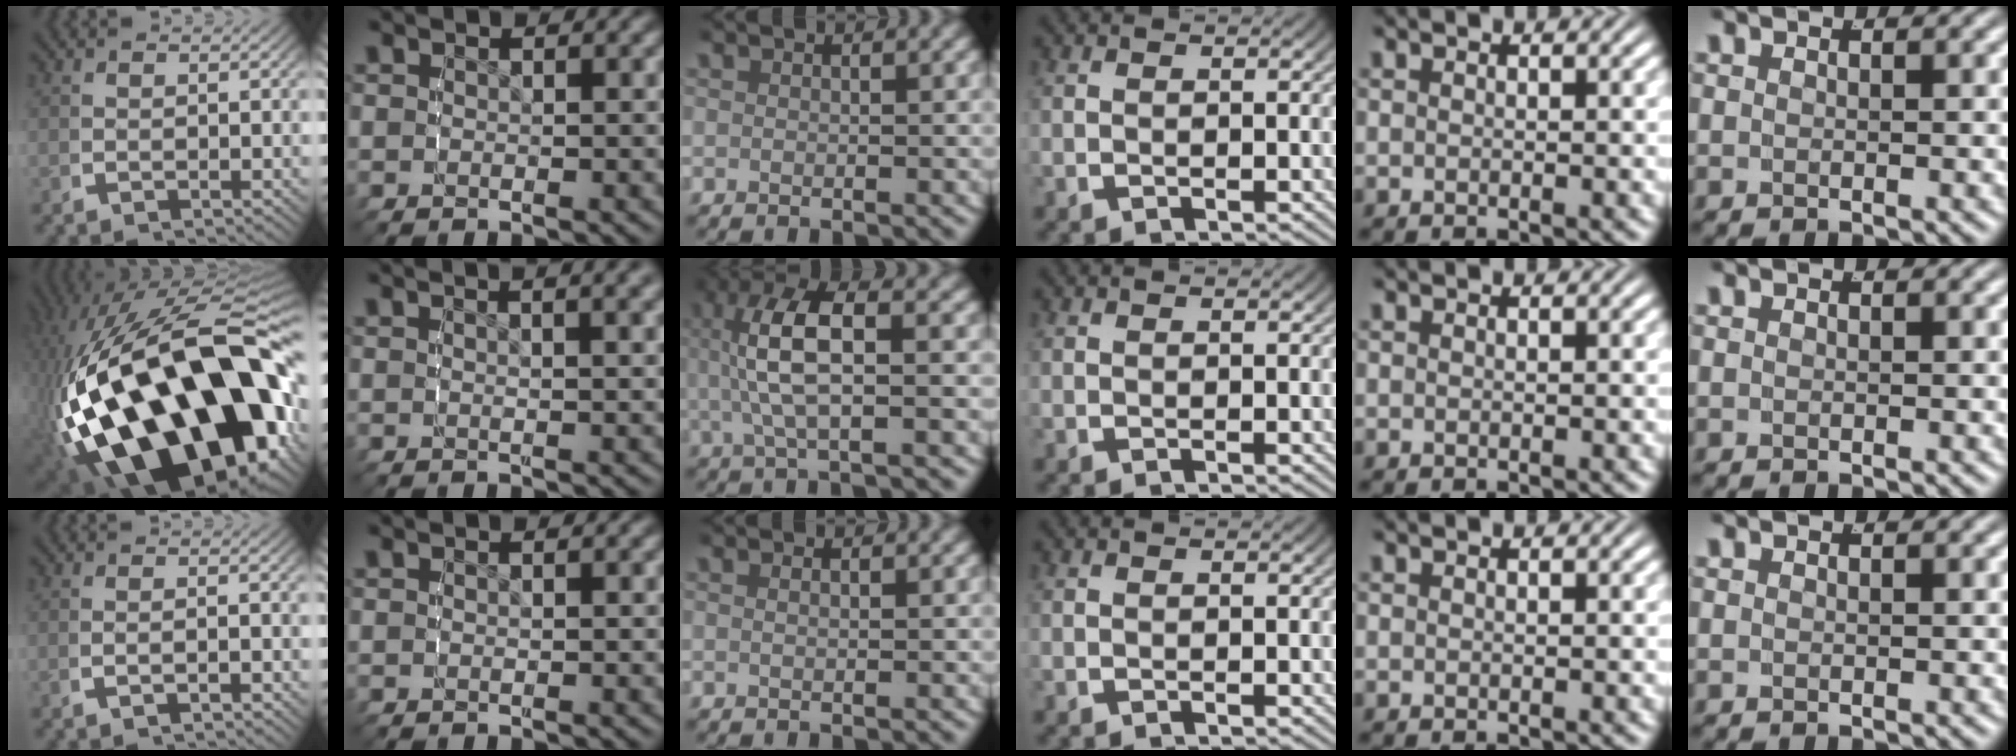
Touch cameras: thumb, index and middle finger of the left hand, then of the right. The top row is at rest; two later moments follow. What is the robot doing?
{"motion": "lift_and_place", "object": "tape"}